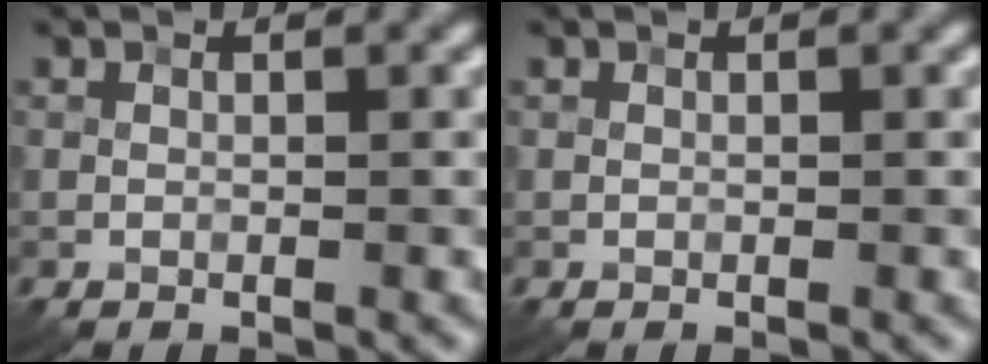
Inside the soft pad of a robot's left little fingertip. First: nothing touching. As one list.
[{"total": 0.0}]